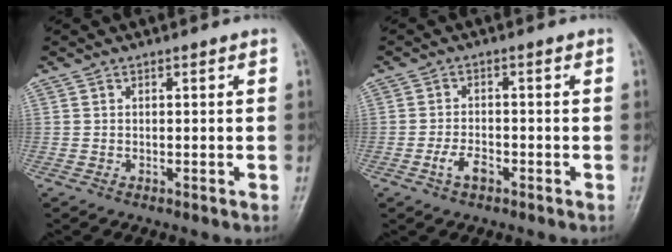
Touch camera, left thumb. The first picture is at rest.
{"total": 3.4, "force": [-1.7, 1.8, 2.3], "torque": [-0.045, 0.012, -0.033]}